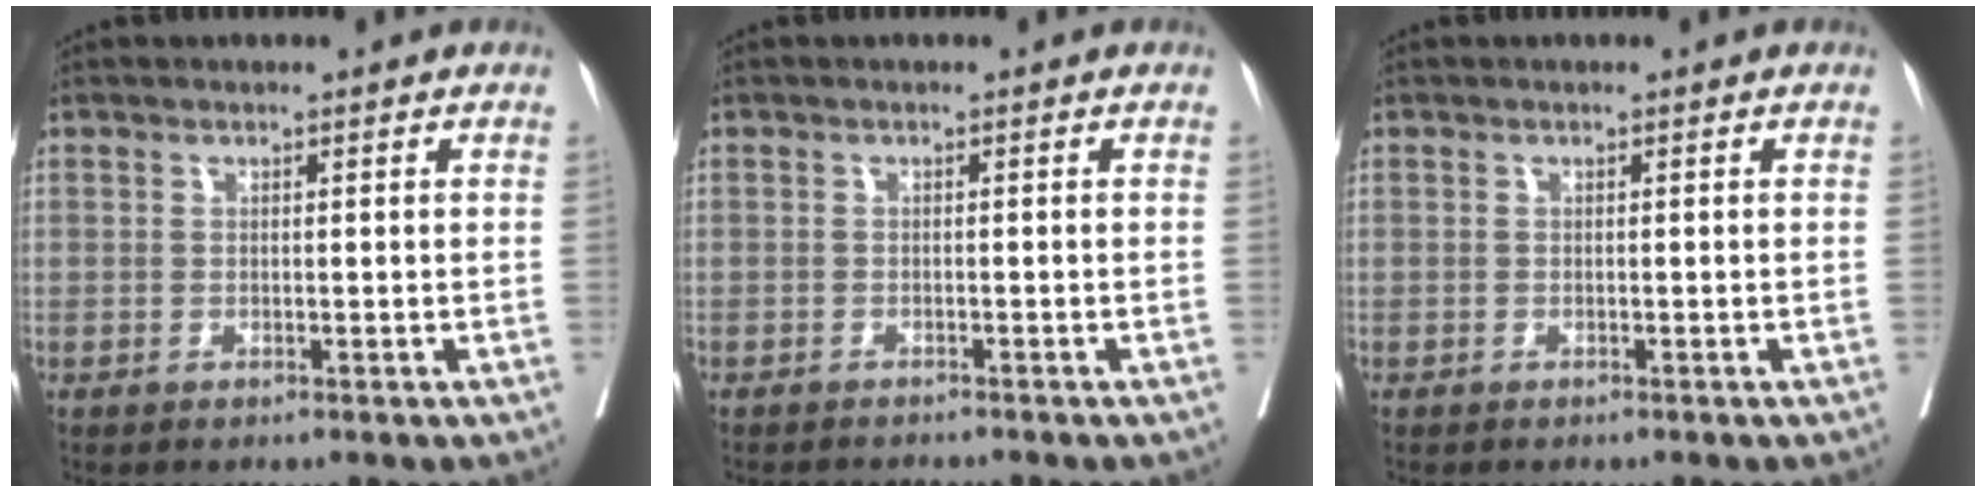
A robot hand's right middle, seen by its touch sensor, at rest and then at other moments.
{"total": 2.9, "force": [-2.8, 0.0, 0.6], "torque": [-0.009, -0.007, -0.040]}
{"total": 0.6, "force": [-0.6, 0.1, 0.2], "torque": [-0.003, -0.001, -0.012]}